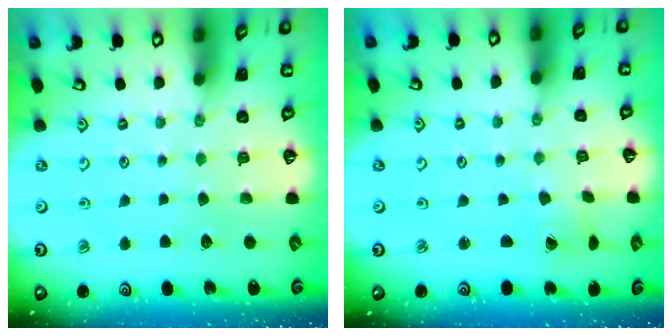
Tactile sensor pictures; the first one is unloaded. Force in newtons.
{"total": 1.4, "press": 1.4, "slide": 0.3}